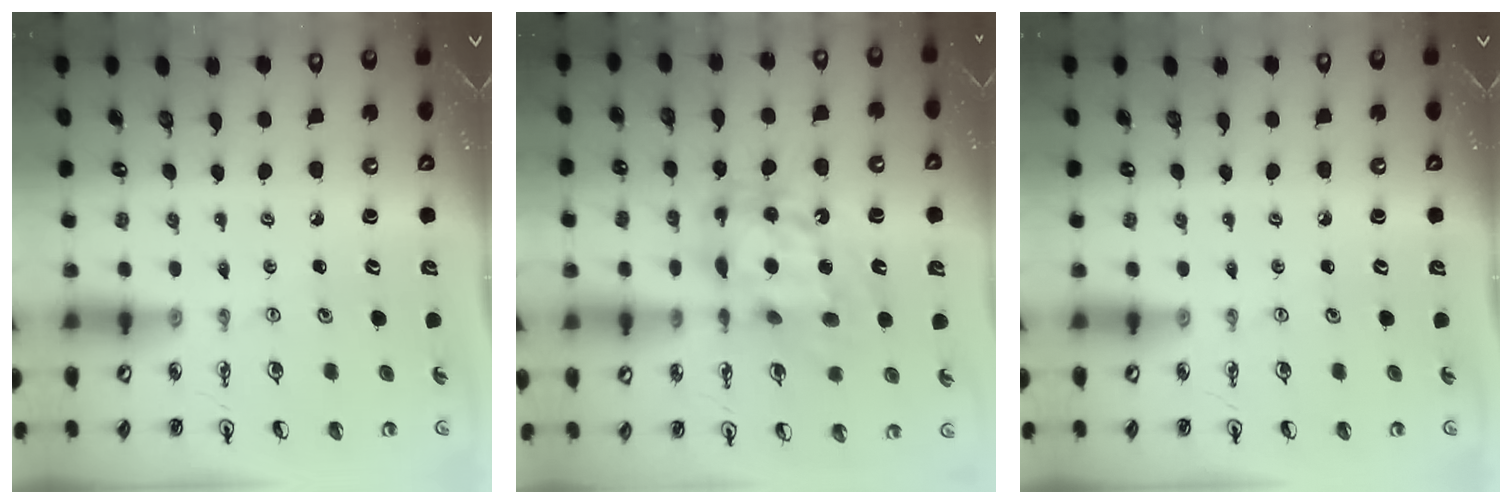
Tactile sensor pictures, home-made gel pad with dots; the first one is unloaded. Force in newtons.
{"total": 14.2, "press": 14.1, "slide": 1.3}
{"total": 0.0}